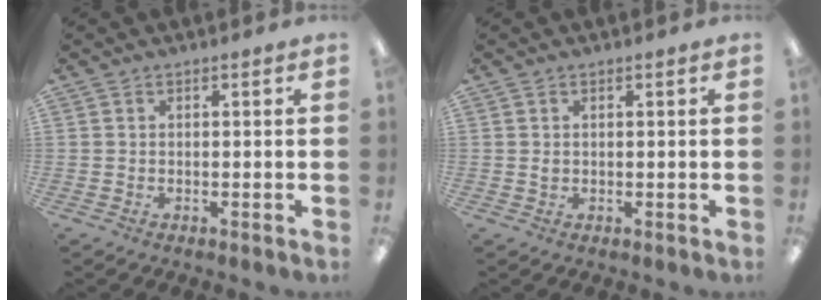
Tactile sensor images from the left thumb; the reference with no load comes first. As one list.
[{"total": 1.1, "force": [0.3, 0.6, 0.9], "torque": [-0.019, 0.004, 0.004]}]